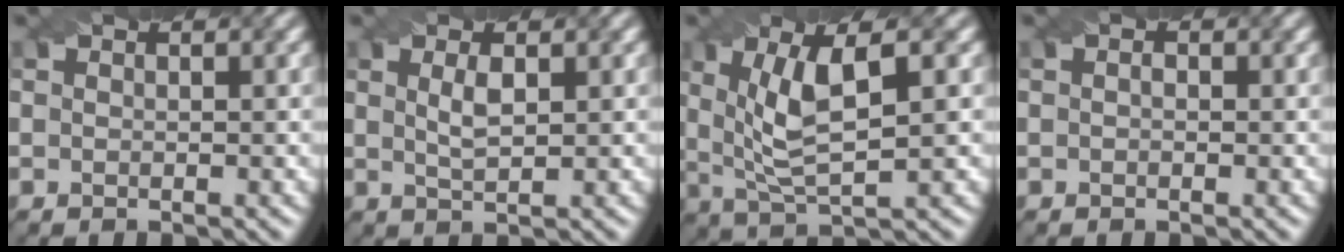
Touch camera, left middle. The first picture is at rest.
{"total": 2.0, "force": [0.6, 0.6, 1.8], "torque": [-0.036, 0.000, 0.015]}
{"total": 6.3, "force": [1.3, 1.9, 5.9], "torque": [-0.119, -0.001, 0.027]}
{"total": 0.7, "force": [0.1, 0.5, 0.5], "torque": [-0.005, -0.006, 0.000]}